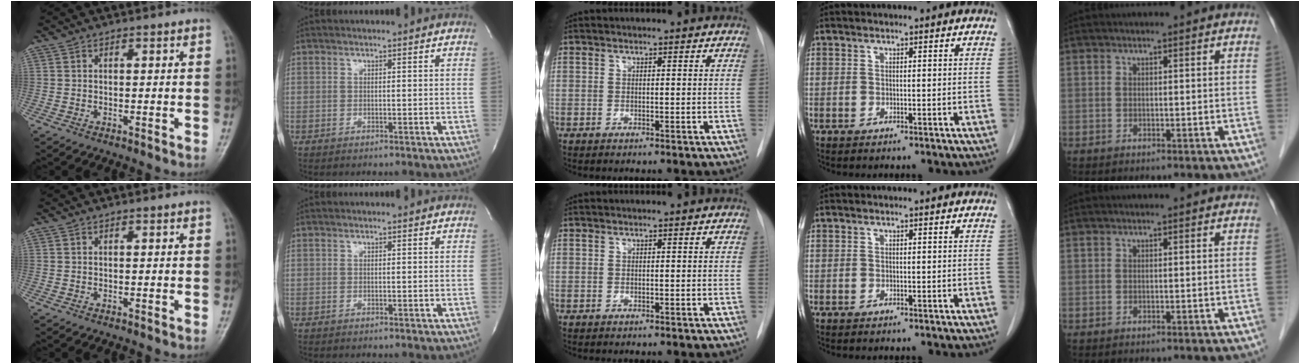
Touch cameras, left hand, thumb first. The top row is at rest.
{}